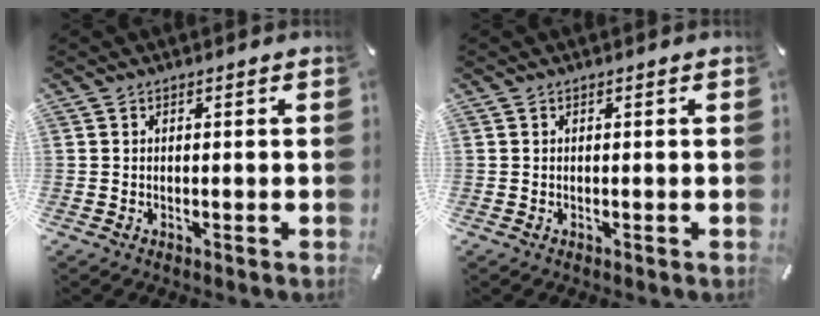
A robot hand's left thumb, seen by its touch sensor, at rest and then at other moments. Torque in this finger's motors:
{"motor_torque": [-0.02, 0.02, 0.00, 0.00, 0.01]}